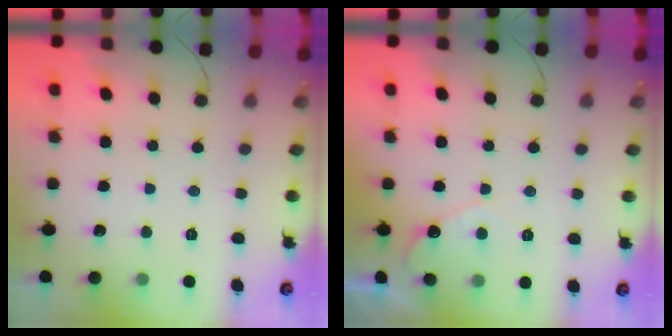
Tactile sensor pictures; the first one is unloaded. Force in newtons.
{"total": 6.3, "press": 6.3, "slide": 0.3}